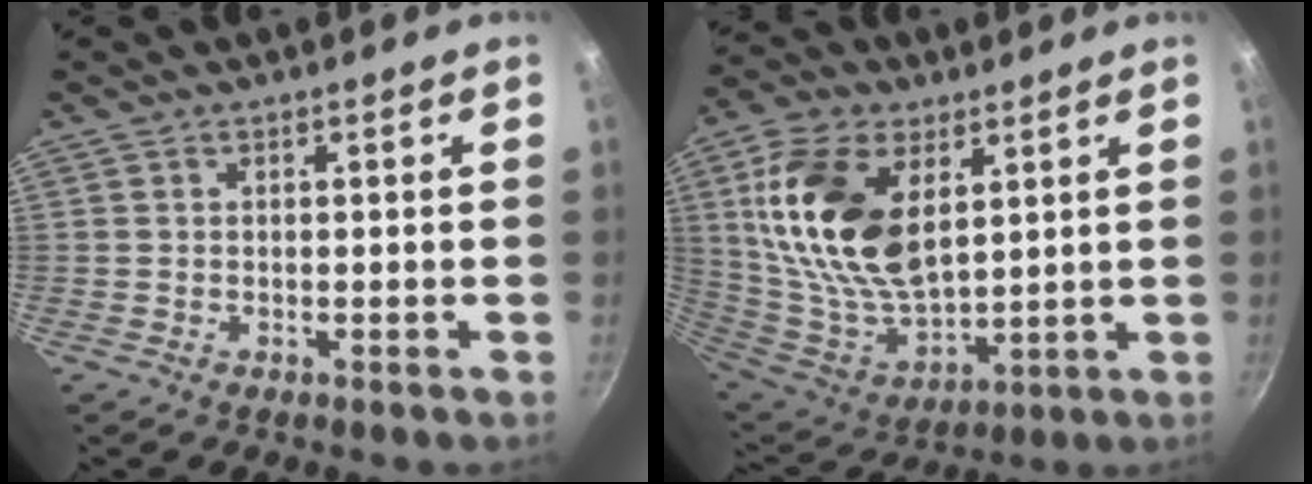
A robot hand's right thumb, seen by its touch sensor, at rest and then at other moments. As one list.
[{"total": 20.9, "force": [6.4, 11.9, 16.0], "torque": [-0.295, -0.029, 0.133]}]